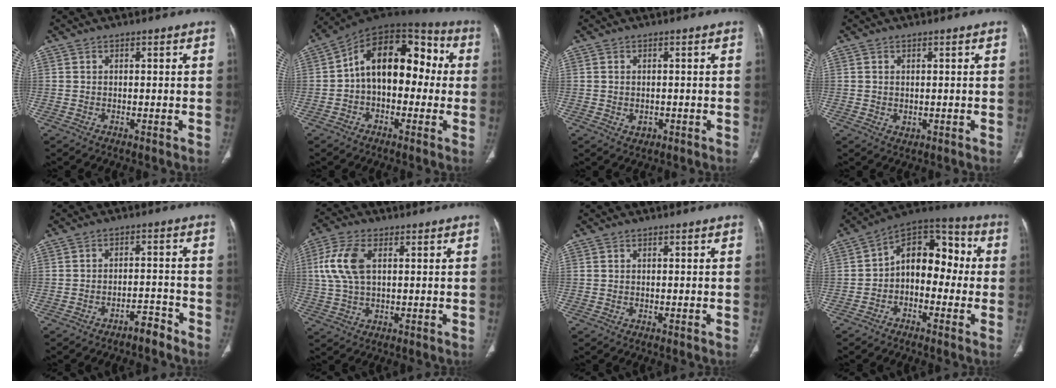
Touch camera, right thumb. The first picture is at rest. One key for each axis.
{"total": 16.9, "fx": 0.5, "fy": 10.7, "fz": 13.0, "tx": -0.159, "ty": 0.057, "tz": -0.006}
{"total": 1.7, "fx": -0.4, "fy": 1.4, "fz": 0.9, "tx": -0.011, "ty": 0.001, "tz": 0.001}
{"total": 1.2, "fx": 0.1, "fy": 1.0, "fz": 0.7, "tx": -0.016, "ty": -0.004, "tz": 0.008}
{"total": 3.4, "fx": -3.0, "fy": 1.0, "fz": 1.3, "tx": -0.019, "ty": 0.032, "tz": -0.047}
{"total": 8.7, "fx": 2.0, "fy": 4.7, "fz": 7.1, "tx": -0.169, "ty": 0.010, "tz": 0.040}
{"total": 0.0}
{"total": 12.9, "fx": -0.9, "fy": 8.6, "fz": 9.6, "tx": -0.100, "ty": 0.051, "tz": -0.034}